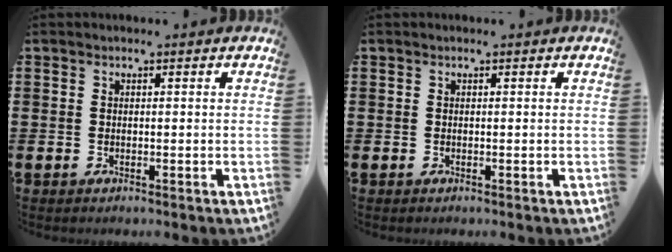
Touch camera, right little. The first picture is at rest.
{"total": 0.0}